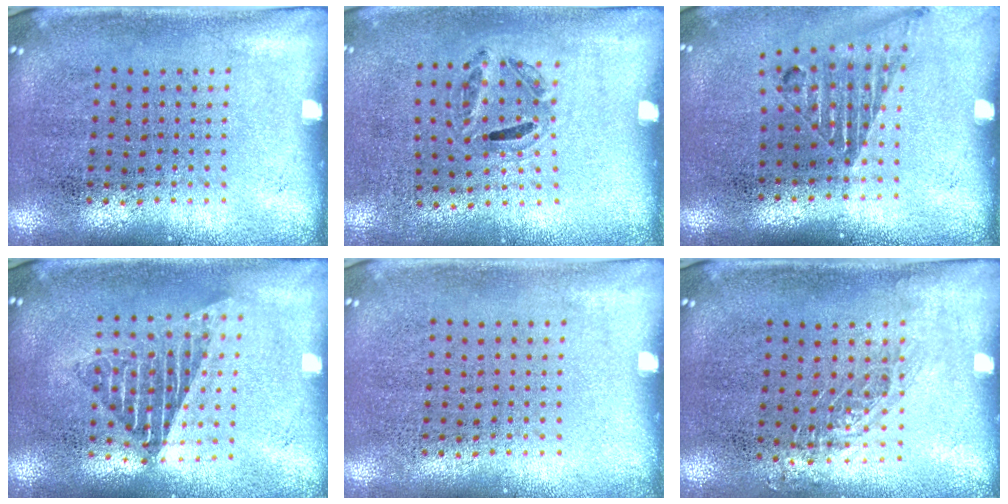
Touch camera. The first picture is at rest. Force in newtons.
{"total": 1.1, "press": 0.6, "slide": 0.9}
{"total": 1.2, "press": 1.1, "slide": 0.4}
{"total": 1.6, "press": 1.4, "slide": 0.9}
{"total": 0.0}
{"total": 0.8, "press": 0.8, "slide": 0.2}